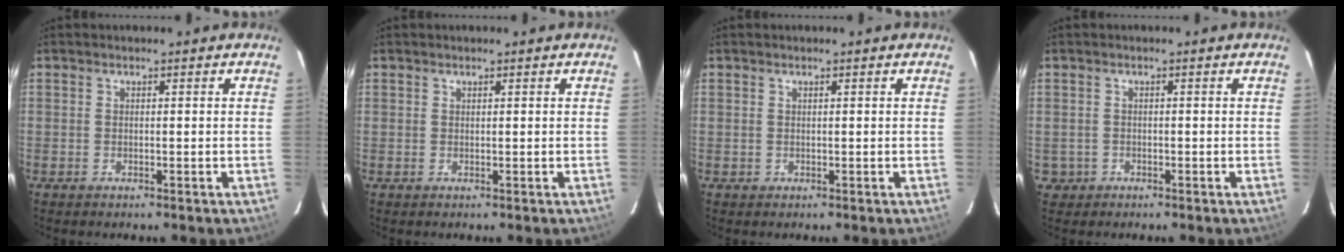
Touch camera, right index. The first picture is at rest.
{"total": 0.5, "force": [0.3, 0.4, -0.1], "torque": [0.002, 0.002, 0.005]}
{"total": 0.8, "force": [0.1, 0.8, -0.1], "torque": [0.004, 0.004, 0.002]}
{"total": 2.2, "force": [-0.6, 2.2, 0.1], "torque": [-0.007, 0.005, -0.006]}